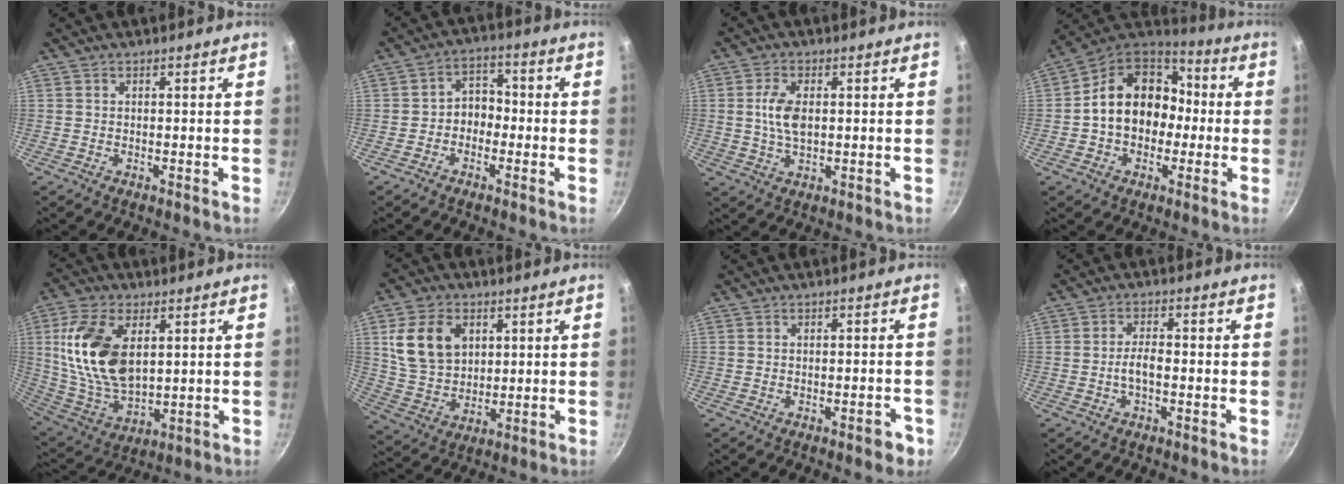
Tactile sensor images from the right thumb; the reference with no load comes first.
{"total": 5.3, "force": [-1.4, 4.2, 3.0], "torque": [-0.006, 0.030, -0.034]}
{"total": 6.4, "force": [0.7, 3.5, 5.3], "torque": [-0.100, 0.001, 0.011]}
{"total": 16.7, "force": [-0.5, 13.2, 10.3], "torque": [-0.129, 0.050, -0.020]}
{"total": 17.9, "force": [4.3, 10.3, 14.0], "torque": [-0.259, -0.018, 0.095]}
{"total": 13.2, "force": [3.9, 9.7, 8.1], "torque": [-0.132, -0.013, 0.081]}
{"total": 3.0, "force": [-1.6, 1.2, 2.2], "torque": [-0.021, 0.014, -0.015]}
{"total": 3.6, "force": [-1.0, 1.5, 3.1], "torque": [-0.056, 0.019, -0.020]}